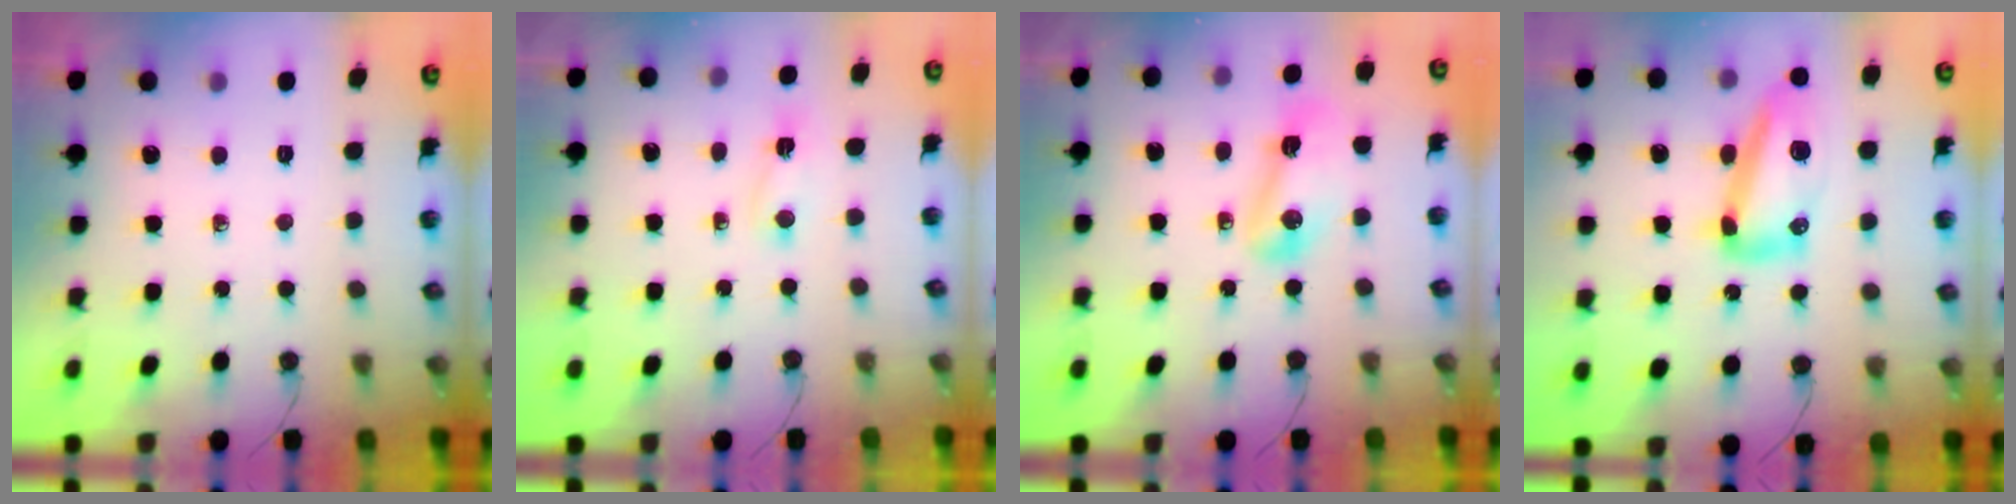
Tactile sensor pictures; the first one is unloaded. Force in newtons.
{"total": 2.9, "press": 2.8, "slide": 0.7}
{"total": 7.8, "press": 7.8, "slide": 0.7}
{"total": 13.9, "press": 13.9, "slide": 1.1}